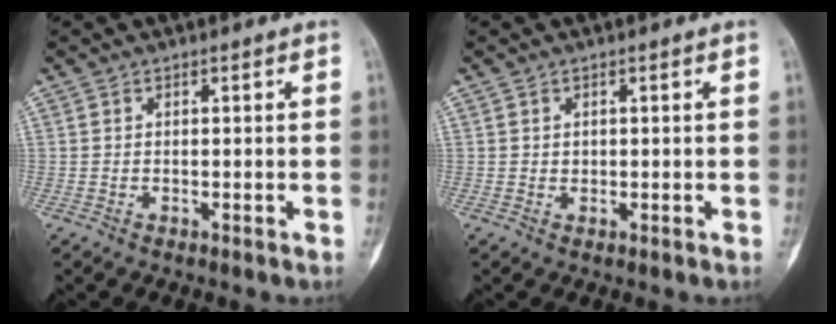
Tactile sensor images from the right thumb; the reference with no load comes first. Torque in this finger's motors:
{"motor_torque": [0.40, -0.23, 0.13, 0.12, 0.02]}